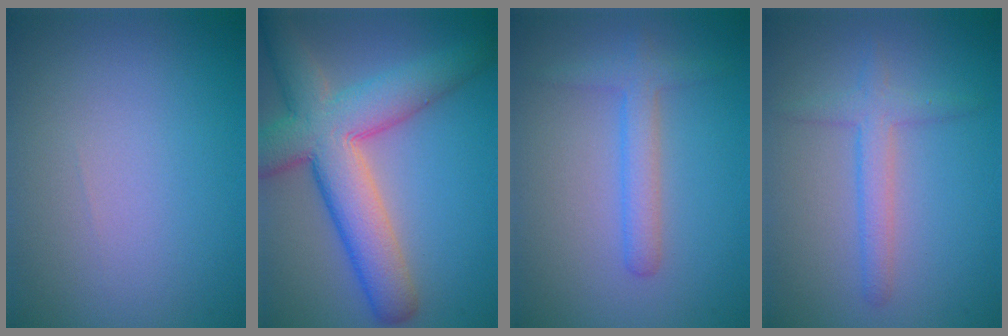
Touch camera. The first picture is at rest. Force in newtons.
{"total": 9.2, "press": 9.1, "slide": 0.7}
{"total": 2.5, "press": 2.5, "slide": 0.1}
{"total": 2.4, "press": 2.4, "slide": 0.1}